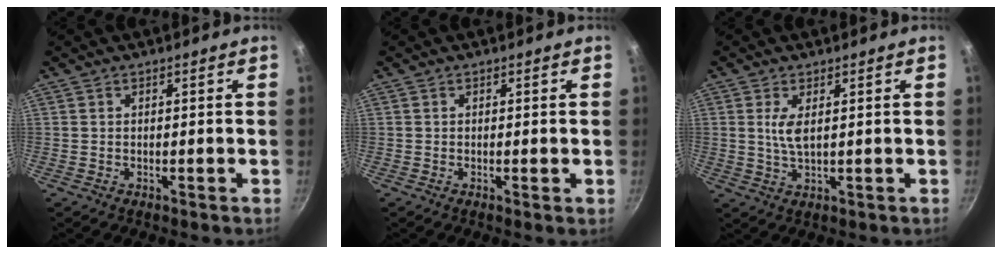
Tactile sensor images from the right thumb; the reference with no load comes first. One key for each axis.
{"total": 0.6, "fx": -0.1, "fy": 0.0, "fz": 0.6, "tx": -0.011, "ty": -0.003, "tz": -0.004}
{"total": 3.8, "fx": 1.0, "fy": 1.5, "fz": 3.3, "tx": -0.068, "ty": -0.008, "tz": 0.020}